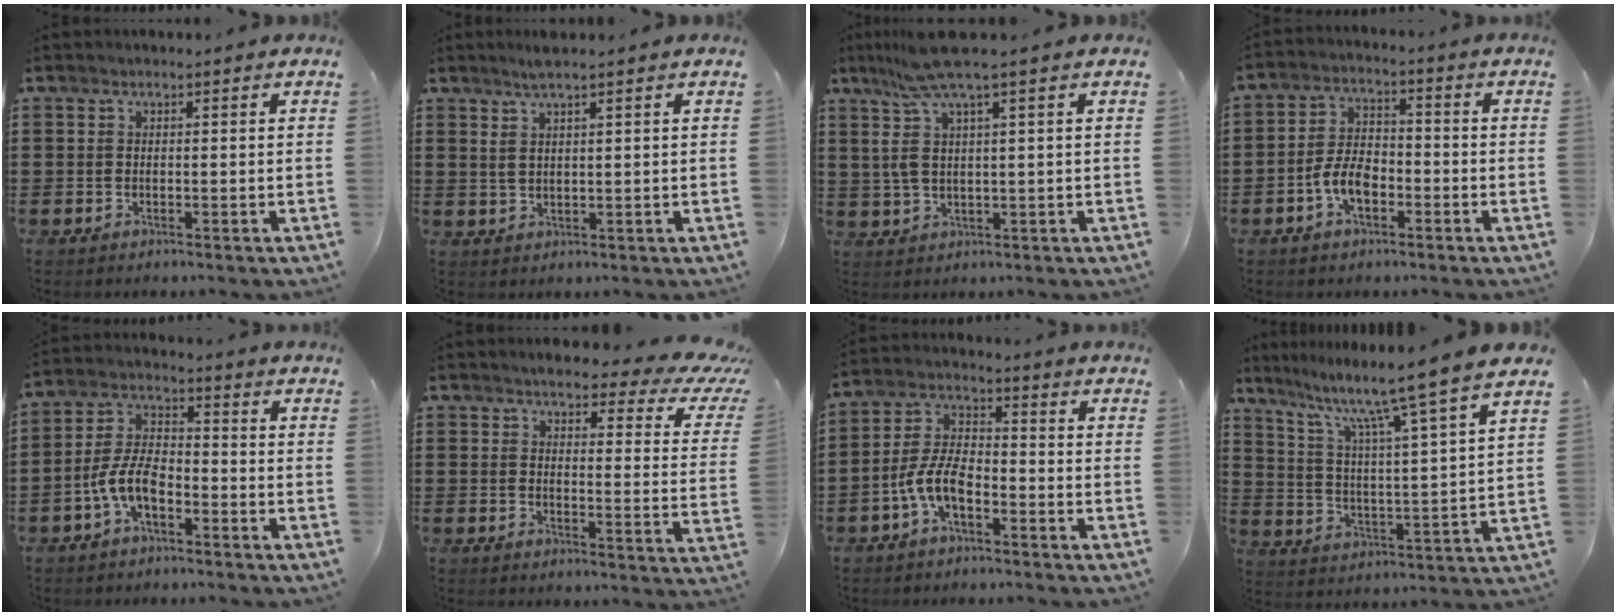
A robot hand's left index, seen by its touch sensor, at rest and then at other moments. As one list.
[{"total": 2.7, "force": [1.8, 0.4, 2.0], "torque": [-0.043, 0.003, 0.032]}, {"total": 7.2, "force": [3.7, 0.5, 6.2], "torque": [-0.152, -0.010, 0.059]}, {"total": 5.8, "force": [-2.5, 3.1, 4.2], "torque": [-0.099, 0.004, -0.054]}, {"total": 6.8, "force": [-3.4, 3.0, 5.0], "torque": [-0.126, 0.002, -0.073]}, {"total": 4.7, "force": [3.9, 1.0, 2.5], "torque": [-0.053, -0.026, 0.060]}, {"total": 6.9, "force": [-3.5, 3.0, 5.1], "torque": [-0.128, -0.001, -0.073]}, {"total": 9.6, "force": [7.8, -1.3, 5.5], "torque": [-0.128, -0.060, 0.120]}]